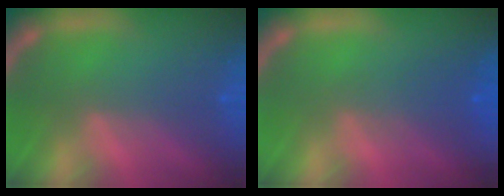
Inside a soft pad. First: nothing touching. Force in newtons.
{"total": 2.5}